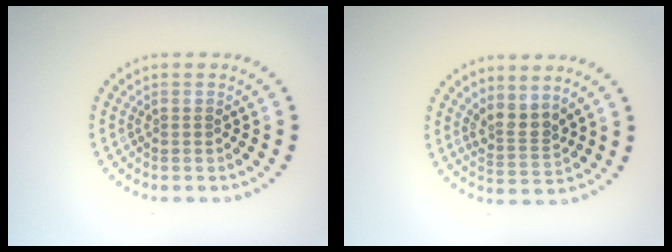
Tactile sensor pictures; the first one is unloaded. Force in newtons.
{"total": 2.6, "press": 1.9, "slide": 1.9}